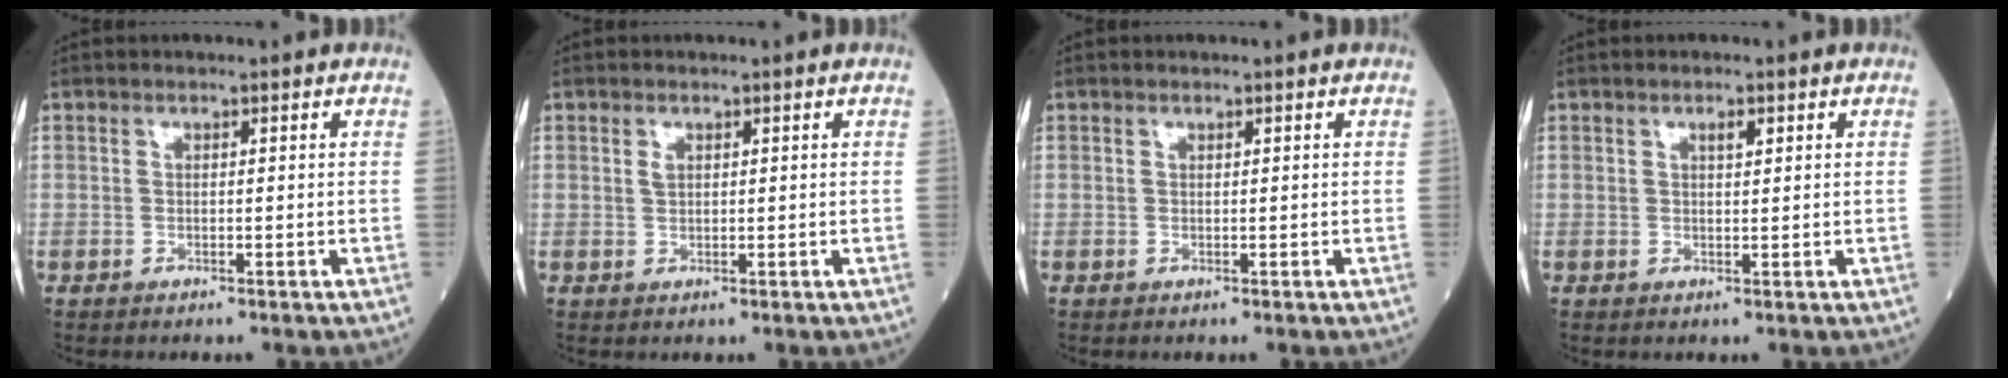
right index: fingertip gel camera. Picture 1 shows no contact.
{"total": 1.0, "force": [0.5, 0.5, 0.6], "torque": [-0.013, -0.001, 0.009]}
{"total": 0.0}
{"total": 1.3, "force": [0.7, 0.4, 1.1], "torque": [-0.018, 0.000, 0.010]}